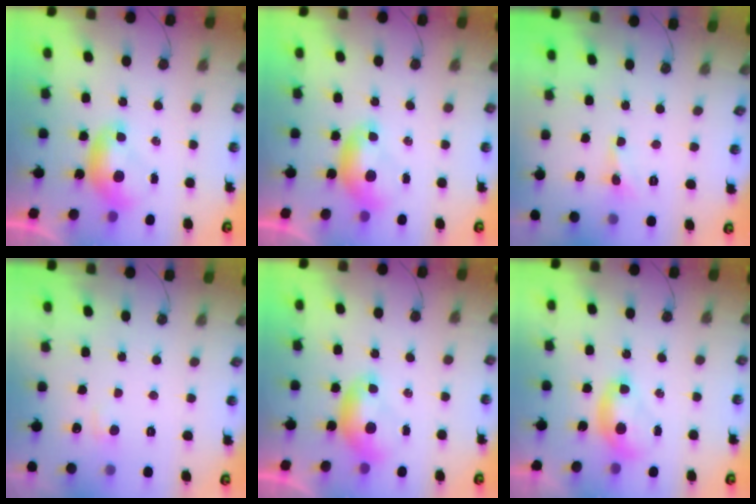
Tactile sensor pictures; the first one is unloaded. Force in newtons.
{"total": 0.0}
{"total": 0.0}
{"total": 1.2, "press": 1.0, "slide": 0.7}
{"total": 0.0}
{"total": 2.5, "press": 2.3, "slide": 0.9}